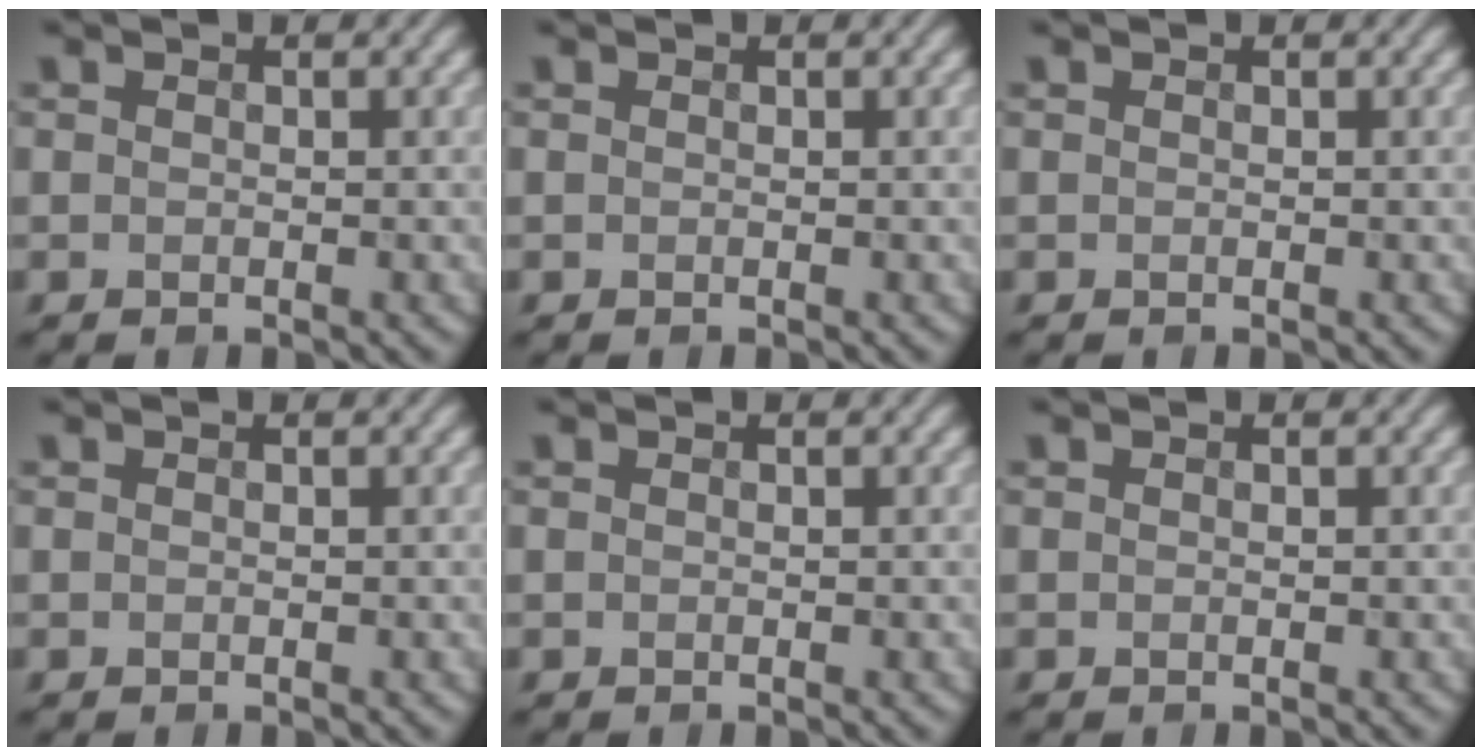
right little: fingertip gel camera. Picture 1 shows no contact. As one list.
[{"total": 0.0}, {"total": 0.0}, {"total": 0.0}, {"total": 0.0}, {"total": 0.0}]